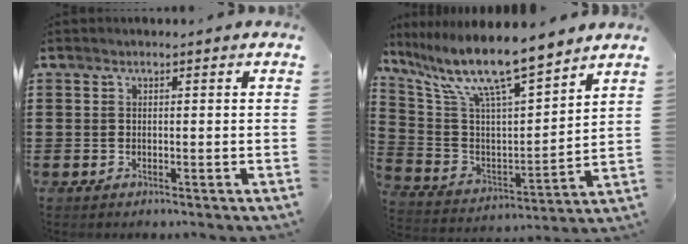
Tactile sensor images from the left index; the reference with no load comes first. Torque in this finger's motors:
{"motor_torque": [2.07, -0.07, 0.79, 0.21]}